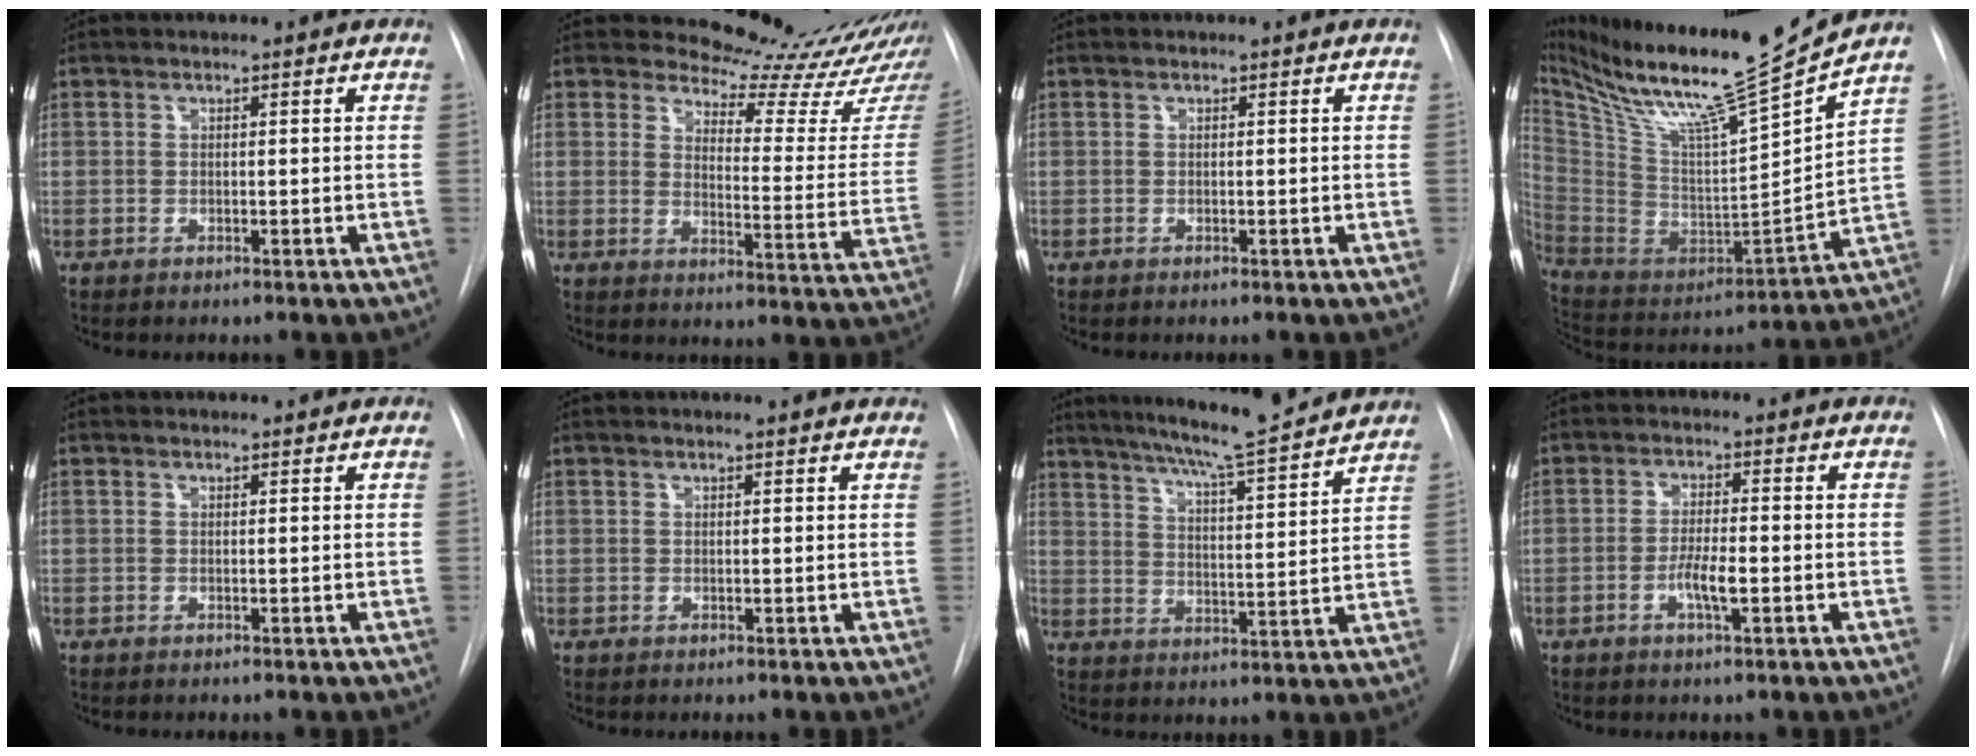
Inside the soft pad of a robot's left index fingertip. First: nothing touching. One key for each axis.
{"total": 15.7, "fx": 15.1, "fy": 1.7, "fz": 3.9, "tx": -0.043, "ty": -0.114, "tz": 0.163}
{"total": 0.0}
{"total": 23.3, "fx": 18.9, "fy": -1.2, "fz": 13.6, "tx": -0.245, "ty": -0.047, "tz": 0.324}
{"total": 0.9, "fx": 0.7, "fy": 0.5, "fz": 0.1, "tx": -0.007, "ty": 0.006, "tz": 0.003}
{"total": 3.3, "fx": 3.1, "fy": 0.6, "fz": 0.9, "tx": -0.014, "ty": 0.006, "tz": 0.022}
{"total": 16.9, "fx": 15.1, "fy": 0.3, "fz": 7.7, "tx": -0.122, "ty": -0.018, "tz": 0.212}
{"total": 4.1, "fx": -2.0, "fy": 0.6, "fz": 3.5, "tx": -0.067, "ty": -0.006, "tz": -0.036}